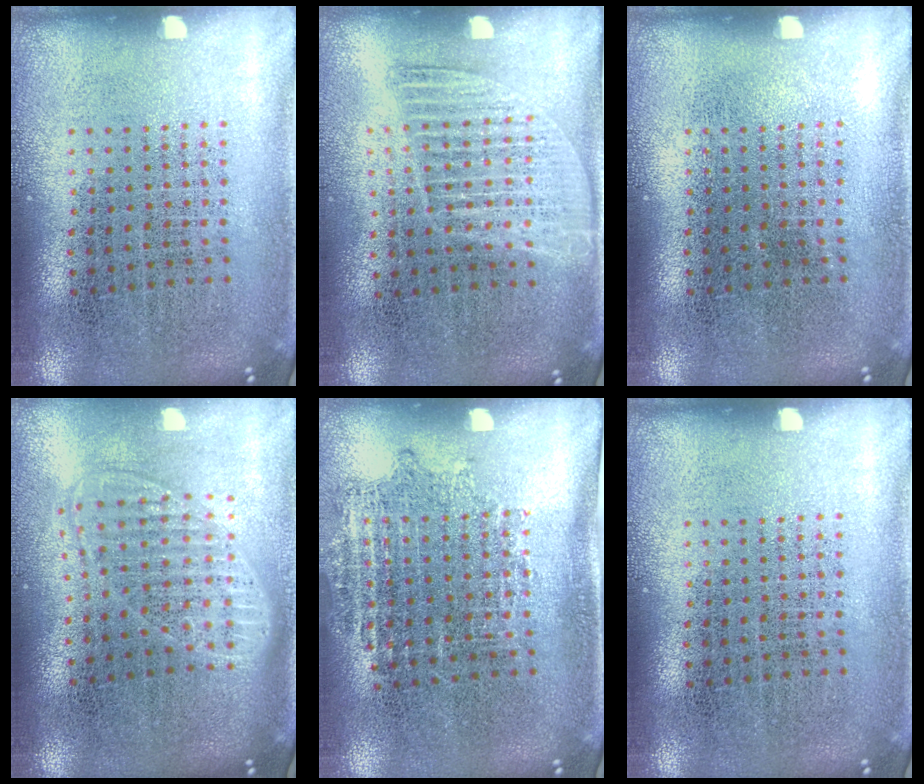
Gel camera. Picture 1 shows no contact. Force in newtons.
{"total": 1.2, "press": 1.1, "slide": 0.5}
{"total": 0.0}
{"total": 1.7, "press": 1.4, "slide": 1.0}
{"total": 1.0, "press": 0.9, "slide": 0.4}
{"total": 0.0}